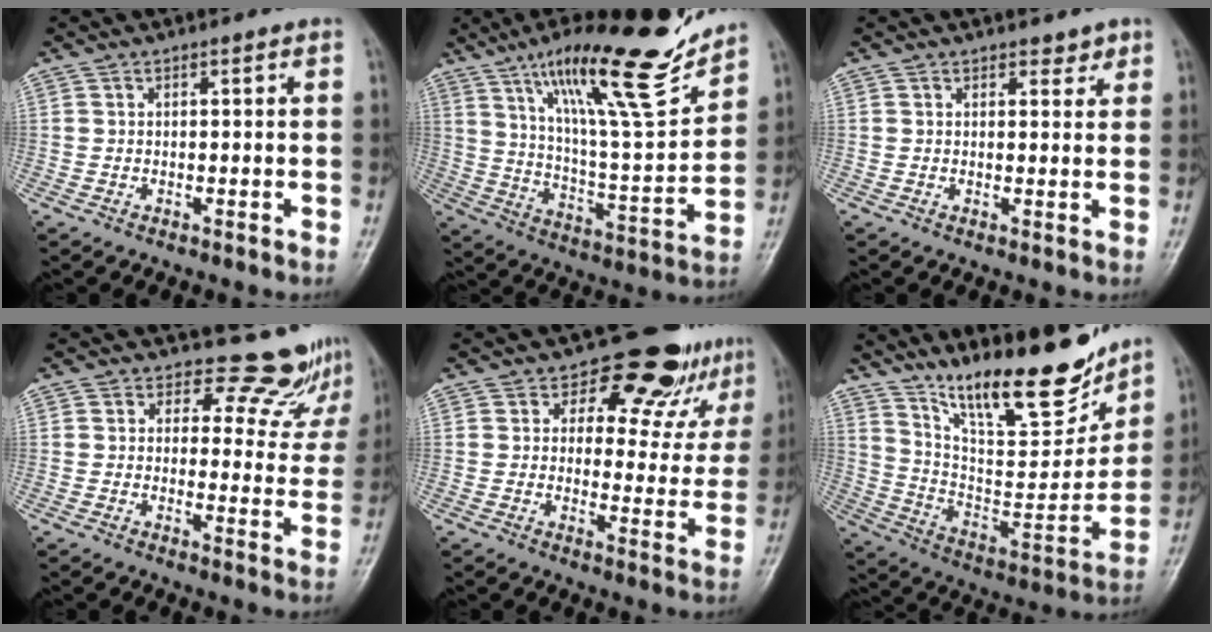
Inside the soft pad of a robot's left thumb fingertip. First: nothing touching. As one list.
[{"total": 22.5, "force": [15.9, 4.0, 15.4], "torque": [-0.216, -0.079, 0.266]}, {"total": 2.2, "force": [1.6, 1.3, 0.7], "torque": [0.010, -0.009, 0.018]}, {"total": 10.0, "force": [8.9, 4.3, 1.1], "torque": [0.031, -0.070, 0.089]}, {"total": 12.5, "force": [9.8, 6.3, 4.5], "torque": [-0.006, -0.069, 0.112]}, {"total": 20.4, "force": [15.6, 5.4, 12.0], "torque": [-0.144, -0.093, 0.269]}]